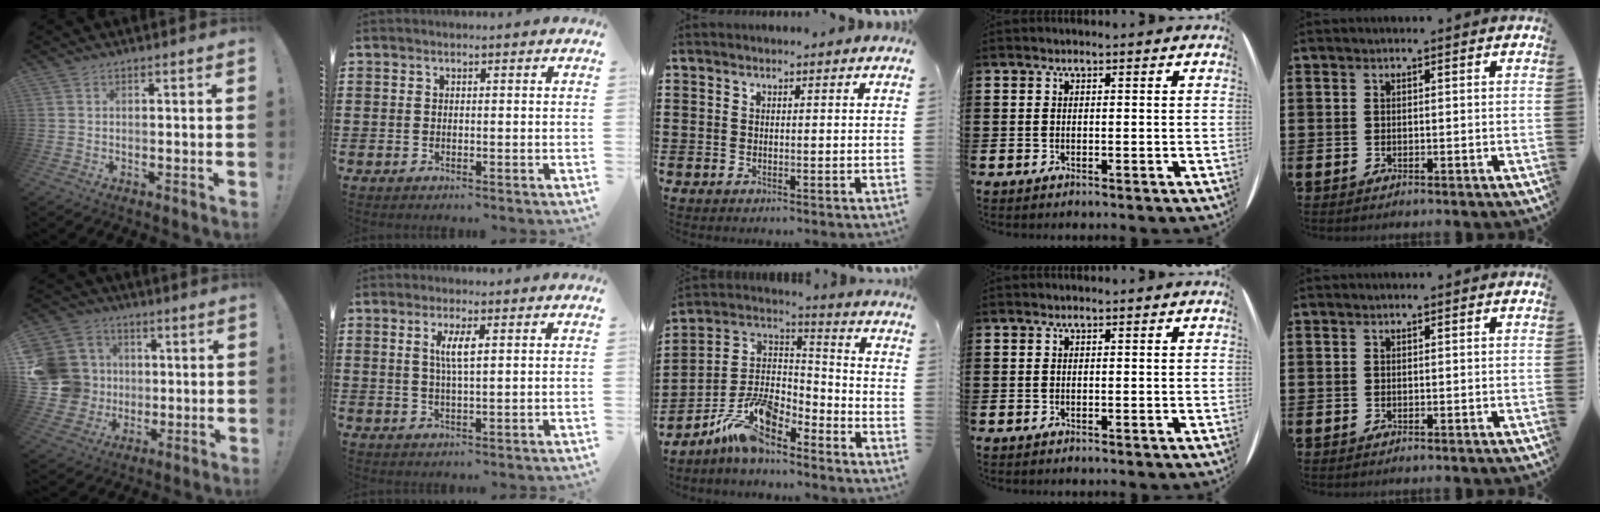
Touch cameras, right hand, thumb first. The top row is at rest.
{"thumb": {"total": 17.8, "force": [0.8, 16.2, 7.4], "torque": [-0.133, 0.013, 0.042]}, "index": {"total": 3.8, "force": [1.1, 0.8, 3.5], "torque": [-0.074, 0.005, 0.017]}, "middle": {"total": 11.8, "force": [-9.0, 3.7, 6.7], "torque": [-0.143, 0.025, -0.178]}}